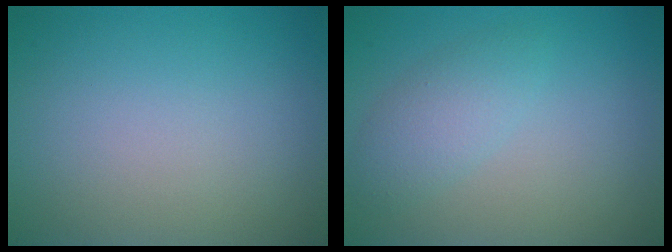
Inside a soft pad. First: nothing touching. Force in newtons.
{"total": 2.5, "press": 2.5, "slide": 0.1}